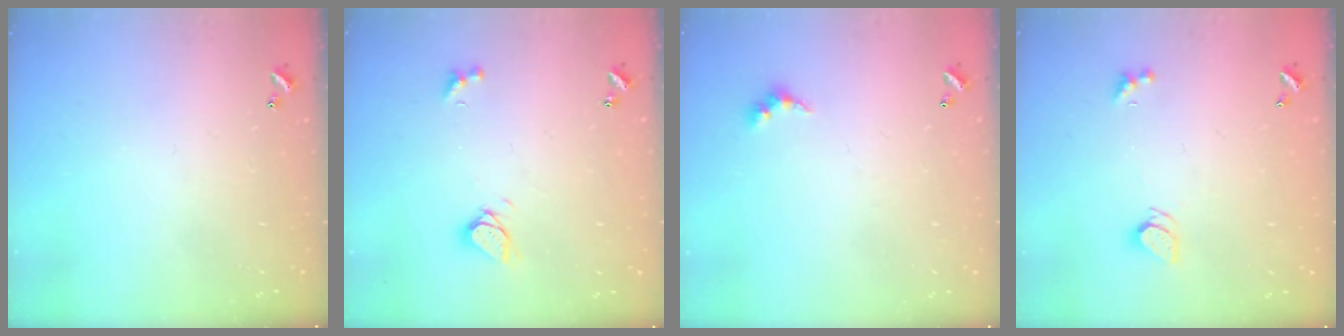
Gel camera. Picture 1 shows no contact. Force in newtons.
{"total": 3.7, "press": 3.7, "slide": 0.3}
{"total": 4.8, "press": 4.7, "slide": 0.7}
{"total": 2.2, "press": 2.2, "slide": 0.3}